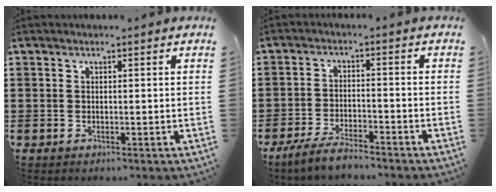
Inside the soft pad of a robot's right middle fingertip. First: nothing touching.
{"total": 4.4, "force": [-3.9, 0.8, 1.9], "torque": [-0.046, -0.001, -0.078]}